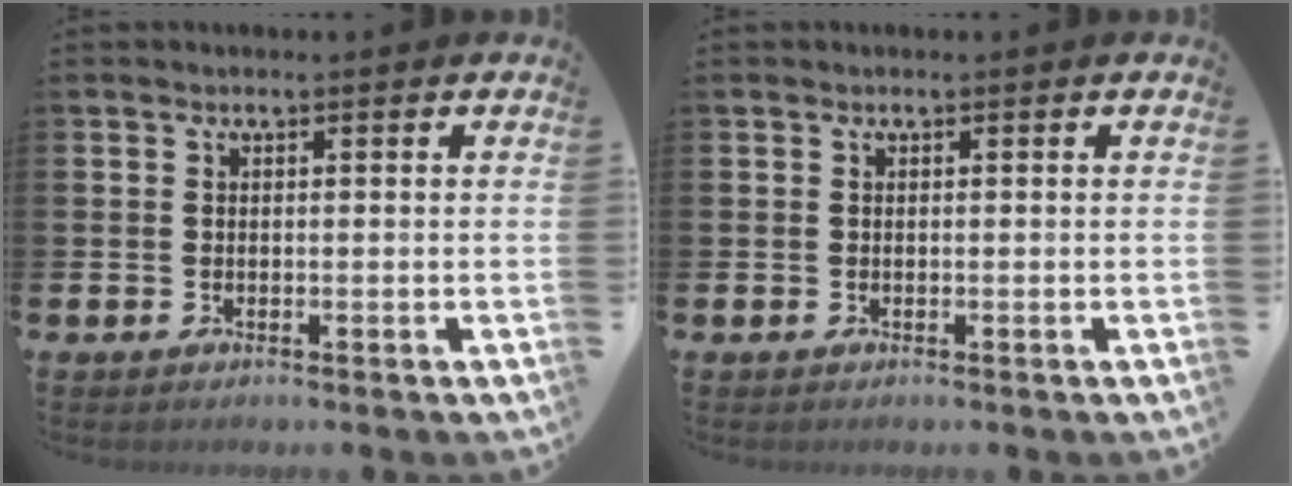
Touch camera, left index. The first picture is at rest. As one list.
[{"total": 0.0}]